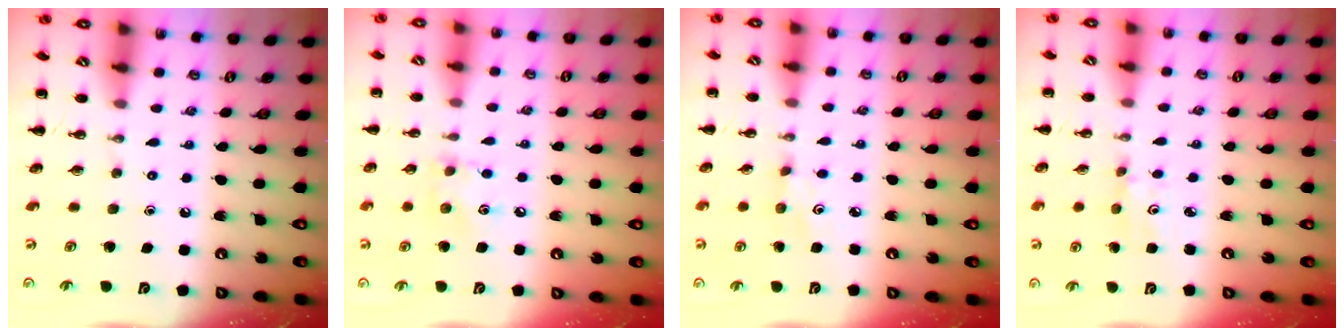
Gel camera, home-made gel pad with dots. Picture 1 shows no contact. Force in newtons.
{"total": 6.8, "press": 6.6, "slide": 1.4}
{"total": 2.6, "press": 2.5, "slide": 0.7}
{"total": 2.7, "press": 2.6, "slide": 0.8}